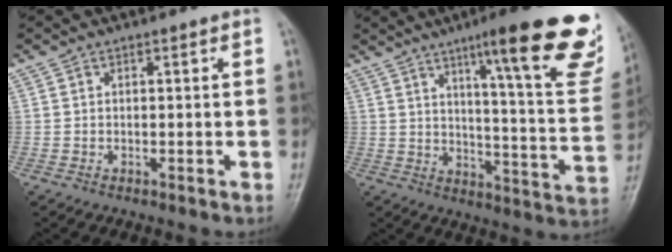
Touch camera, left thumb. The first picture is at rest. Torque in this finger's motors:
{"motor_torque": [1.05, 0.10, 1.43, -1.32, 0.31]}